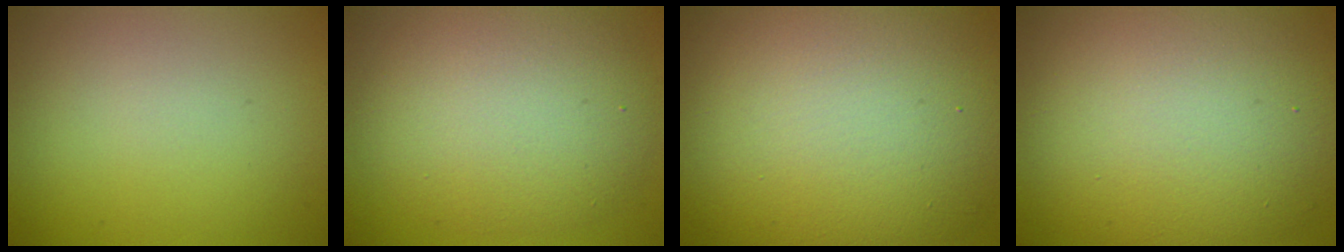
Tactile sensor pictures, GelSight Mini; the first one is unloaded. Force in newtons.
{"total": 7.6, "press": 7.6, "slide": 0.4}
{"total": 16.5, "press": 16.5, "slide": 0.9}
{"total": 14.6, "press": 14.6, "slide": 0.7}